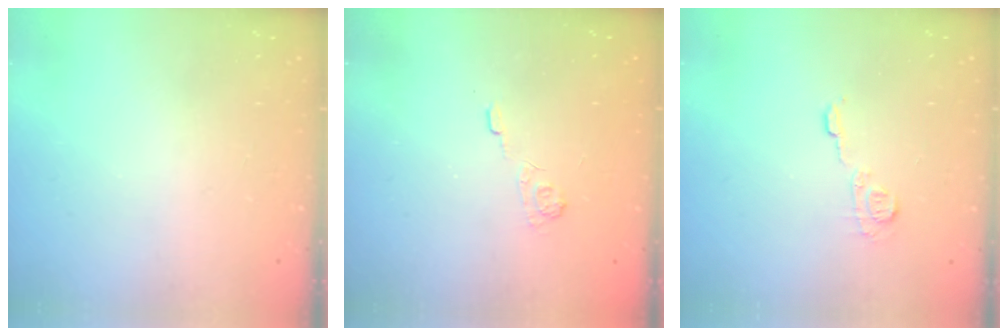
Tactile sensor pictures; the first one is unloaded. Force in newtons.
{"total": 3.7, "press": 3.4, "slide": 1.4}
{"total": 7.3, "press": 7.3, "slide": 0.1}